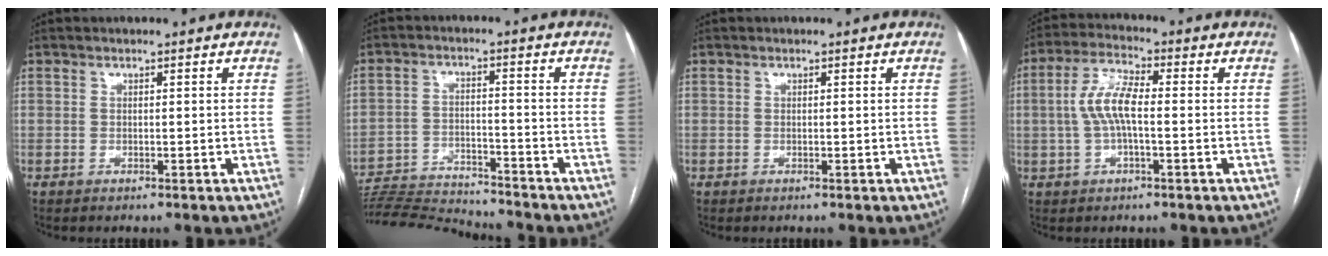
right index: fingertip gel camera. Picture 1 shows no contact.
{"total": 12.9, "force": [-12.7, -0.2, 2.3], "torque": [-0.040, 0.000, -0.208]}
{"total": 0.0}
{"total": 7.1, "force": [-0.2, 2.1, 6.8], "torque": [-0.150, 0.016, -0.005]}